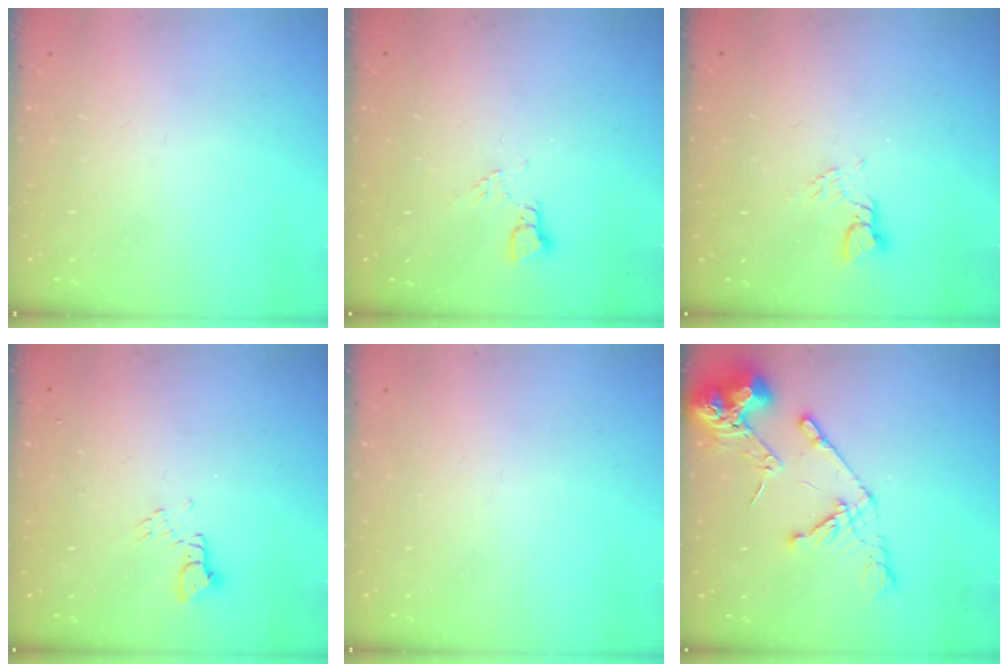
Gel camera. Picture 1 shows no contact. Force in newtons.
{"total": 3.5, "press": 3.5, "slide": 0.5}
{"total": 3.2, "press": 3.2, "slide": 0.2}
{"total": 2.2, "press": 2.2, "slide": 0.3}
{"total": 0.0}
{"total": 15.0, "press": 14.9, "slide": 1.8}